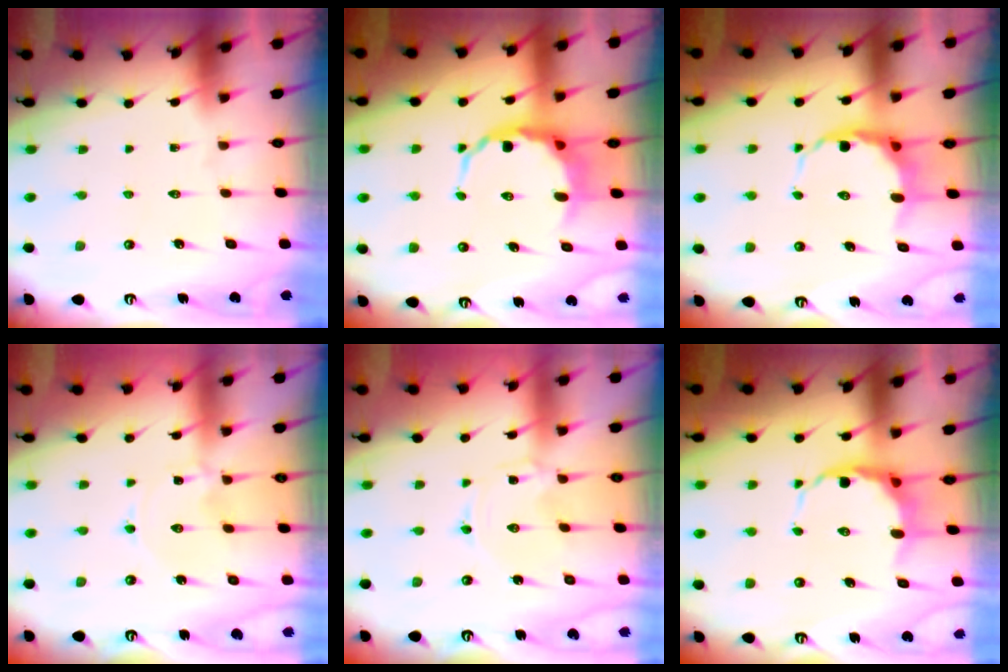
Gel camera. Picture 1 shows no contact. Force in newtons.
{"total": 7.2, "press": 6.9, "slide": 1.8}
{"total": 9.1, "press": 8.8, "slide": 2.3}
{"total": 0.0}
{"total": 0.0}
{"total": 9.1, "press": 8.8, "slide": 2.3}